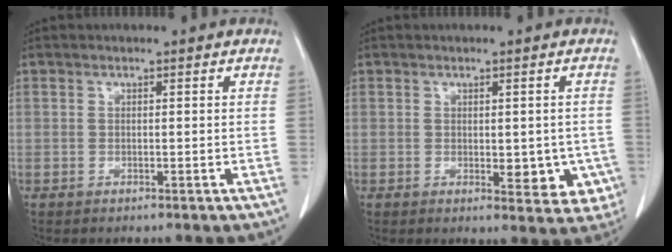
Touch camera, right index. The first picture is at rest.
{"total": 6.5, "force": [-1.2, 3.6, 5.3], "torque": [-0.037, -0.006, -0.008]}